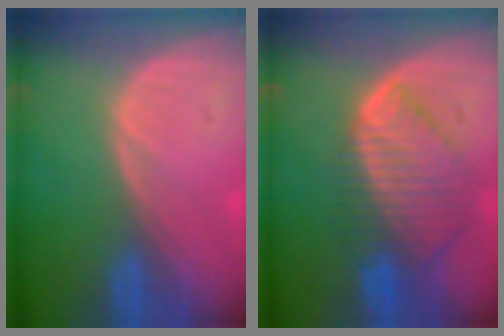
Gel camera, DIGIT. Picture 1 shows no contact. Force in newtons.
{"total": 9.3, "press": 8.0, "slide": 4.7}